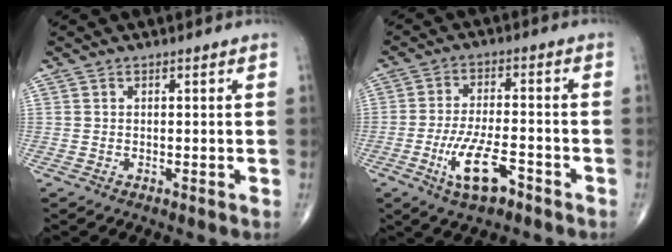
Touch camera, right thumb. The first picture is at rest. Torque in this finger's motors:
{"motor_torque": [3.06, 1.95, 0.45, 0.09, 0.32]}